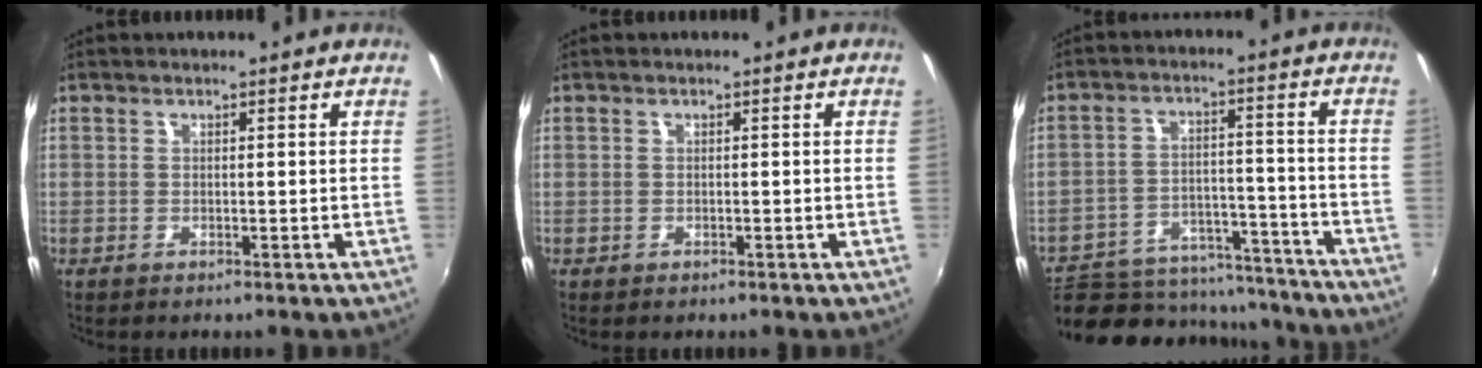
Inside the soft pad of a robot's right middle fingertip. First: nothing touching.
{"total": 0.0}
{"total": 19.7, "force": [-16.1, 8.7, 7.3], "torque": [-0.156, 0.013, -0.204]}